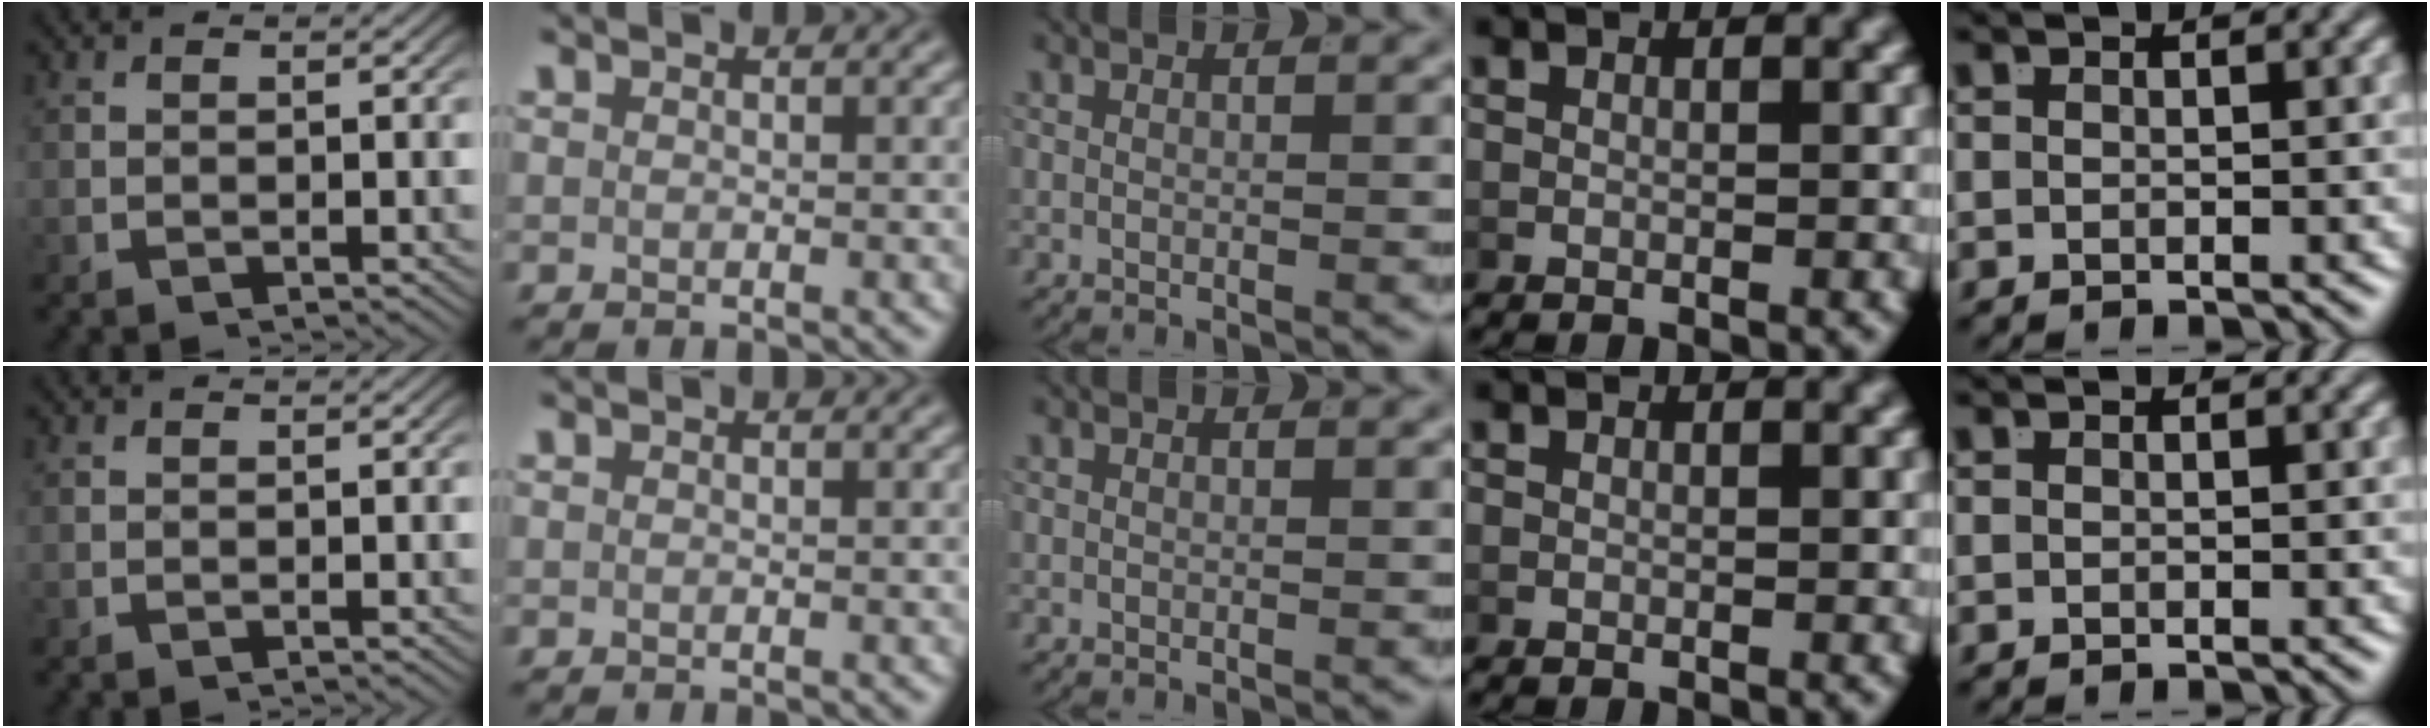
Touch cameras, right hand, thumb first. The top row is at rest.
{}